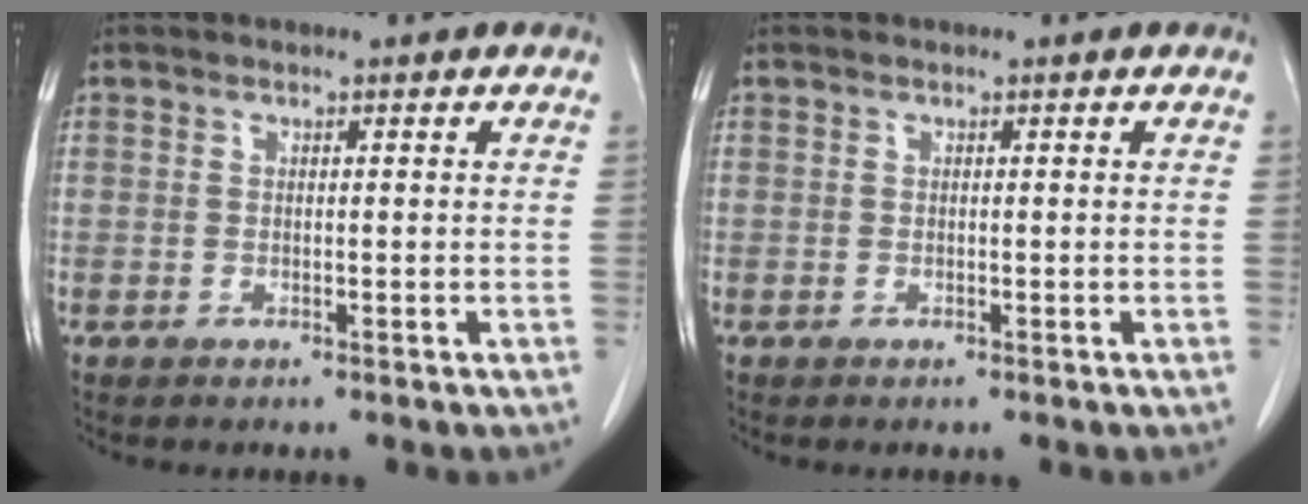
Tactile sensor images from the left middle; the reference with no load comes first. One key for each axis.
{"total": 0.0}